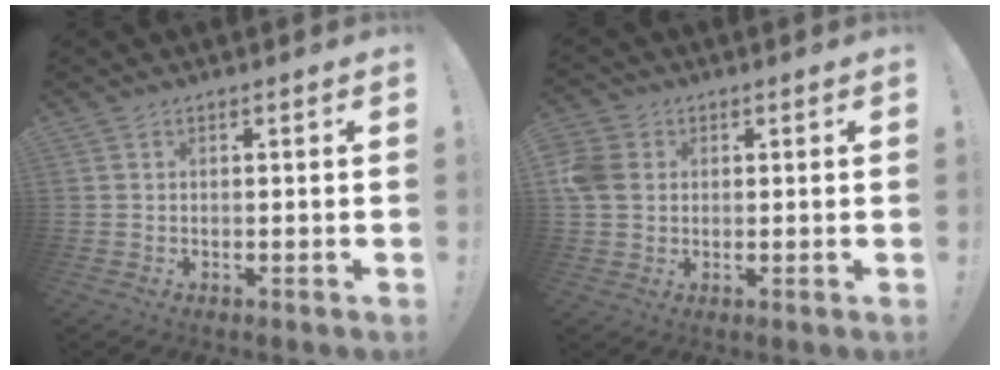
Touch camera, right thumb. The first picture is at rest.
{"total": 7.7, "force": [1.0, 6.5, 4.1], "torque": [-0.089, 0.012, 0.023]}